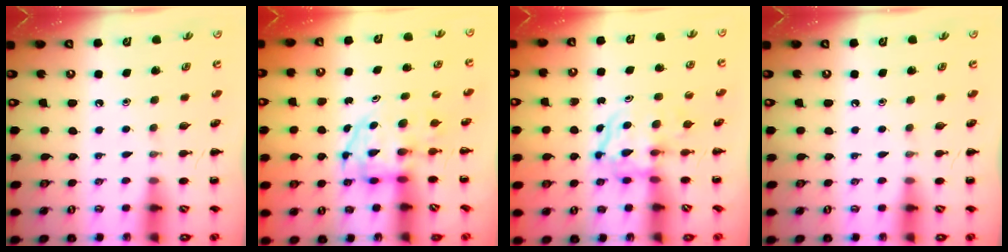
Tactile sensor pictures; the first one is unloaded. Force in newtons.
{"total": 3.5, "press": 3.4, "slide": 0.5}
{"total": 3.8, "press": 3.8, "slide": 0.5}
{"total": 0.0}